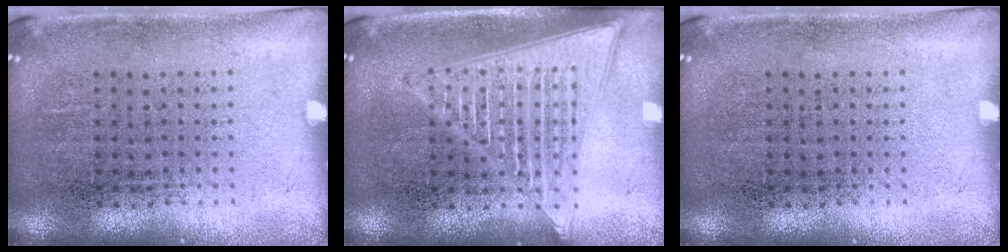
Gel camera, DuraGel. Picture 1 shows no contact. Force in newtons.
{"total": 2.7, "press": 2.7, "slide": 0.2}
{"total": 0.0}